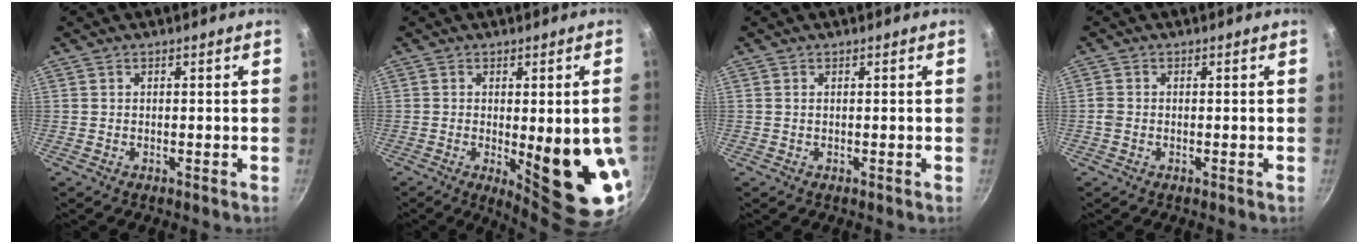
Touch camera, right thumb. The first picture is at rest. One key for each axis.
{"total": 15.9, "fx": -2.7, "fy": 4.4, "fz": 15.0, "tx": -0.172, "ty": -0.016, "tz": -0.021}
{"total": 0.0}
{"total": 1.5, "fx": -0.4, "fy": 1.2, "fz": 0.7, "tx": -0.016, "ty": 0.003, "tz": -0.010}